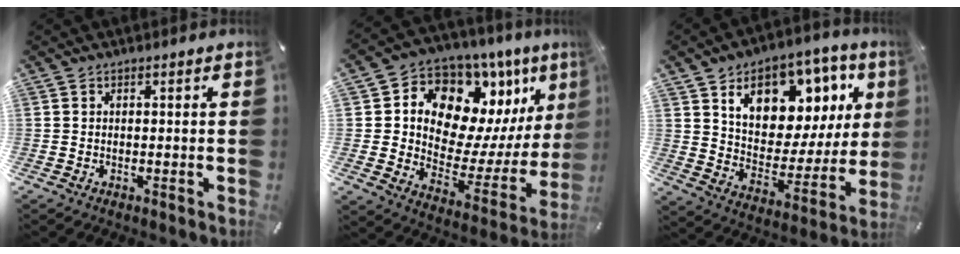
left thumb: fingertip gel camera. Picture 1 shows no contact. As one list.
[{"total": 13.0, "force": [8.1, 8.9, 5.0], "torque": [-0.081, -0.094, 0.146]}, {"total": 15.6, "force": [9.3, 10.0, 7.4], "torque": [-0.112, -0.061, 0.162]}]